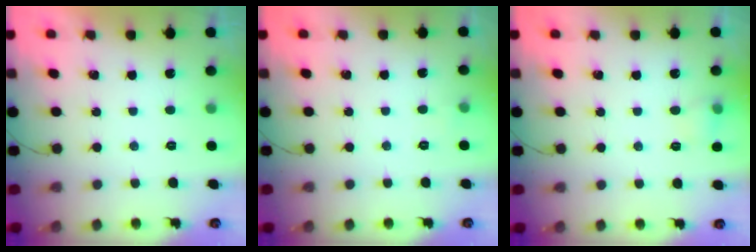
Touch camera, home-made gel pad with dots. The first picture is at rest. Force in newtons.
{"total": 2.5, "press": 2.4, "slide": 1.0}
{"total": 5.0, "press": 4.8, "slide": 1.4}